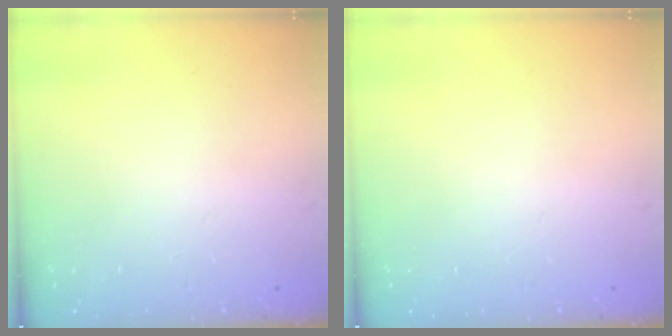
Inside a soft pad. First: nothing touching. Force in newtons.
{"total": 0.0}